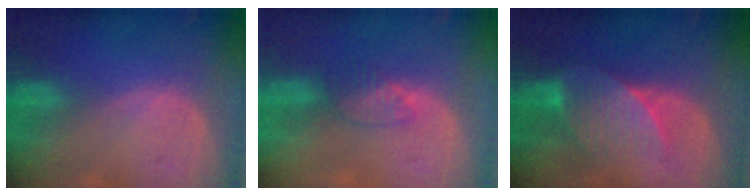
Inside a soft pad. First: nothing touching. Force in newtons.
{"total": 3.3, "press": 3.1, "slide": 1.3}
{"total": 7.3, "press": 6.9, "slide": 2.1}